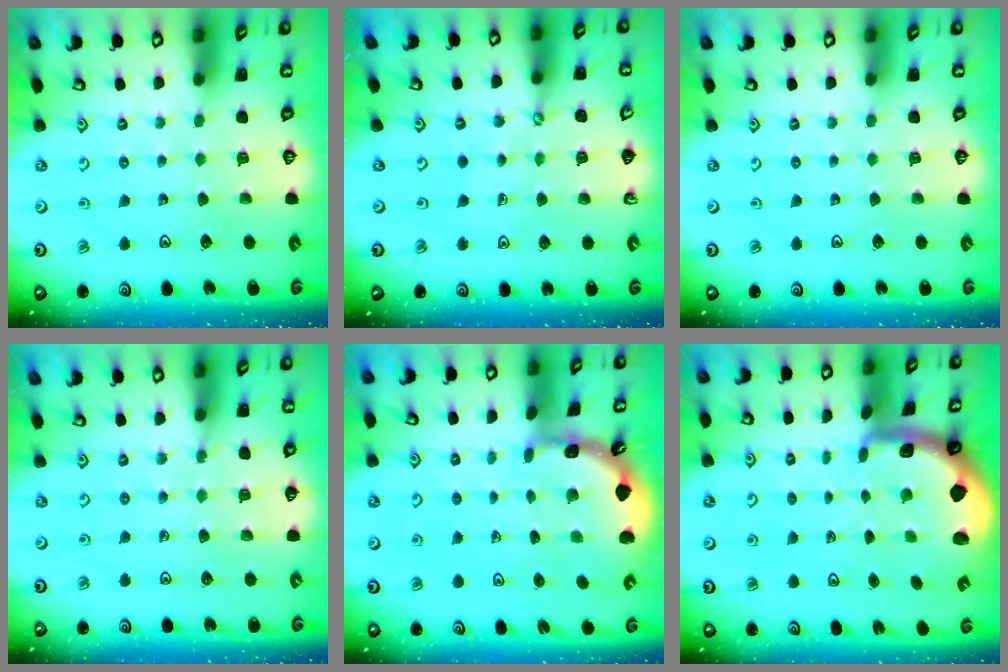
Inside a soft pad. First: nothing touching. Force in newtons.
{"total": 0.5, "press": 0.5, "slide": 0.1}
{"total": 0.0}
{"total": 4.8, "press": 4.7, "slide": 1.0}
{"total": 1.7, "press": 1.6, "slide": 0.1}
{"total": 1.7, "press": 1.7, "slide": 0.4}